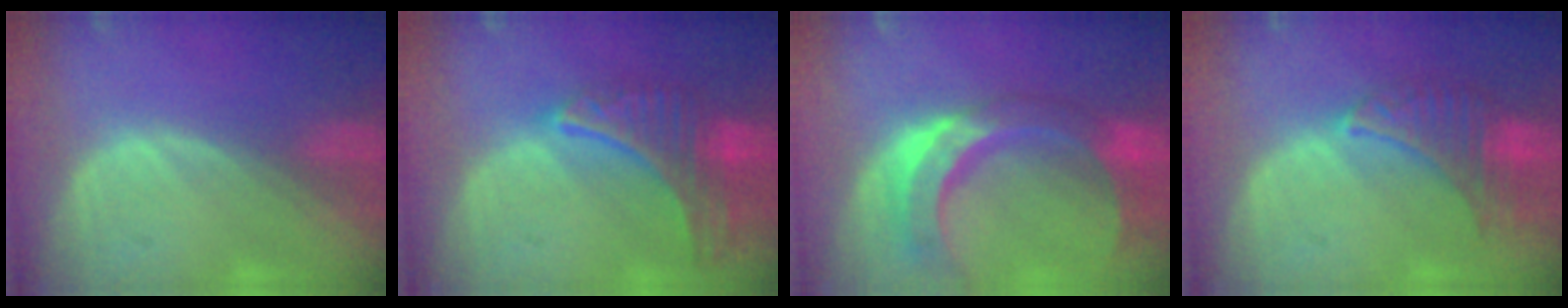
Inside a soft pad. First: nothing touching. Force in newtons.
{"total": 9.3, "press": 8.2, "slide": 4.4}
{"total": 11.6, "press": 9.8, "slide": 6.2}
{"total": 7.0, "press": 6.8, "slide": 1.5}